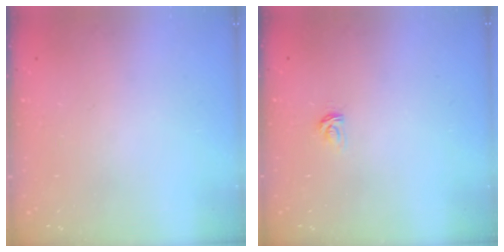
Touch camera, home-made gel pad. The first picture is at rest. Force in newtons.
{"total": 2.9, "press": 2.9, "slide": 0.4}